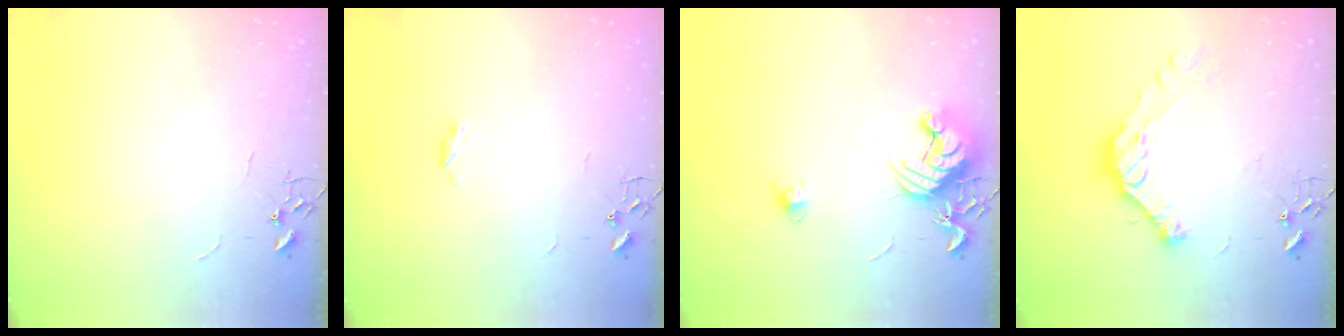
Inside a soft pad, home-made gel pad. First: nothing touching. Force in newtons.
{"total": 3.5, "press": 3.4, "slide": 0.6}
{"total": 11.6, "press": 11.6, "slide": 0.5}
{"total": 14.1, "press": 14.0, "slide": 1.3}